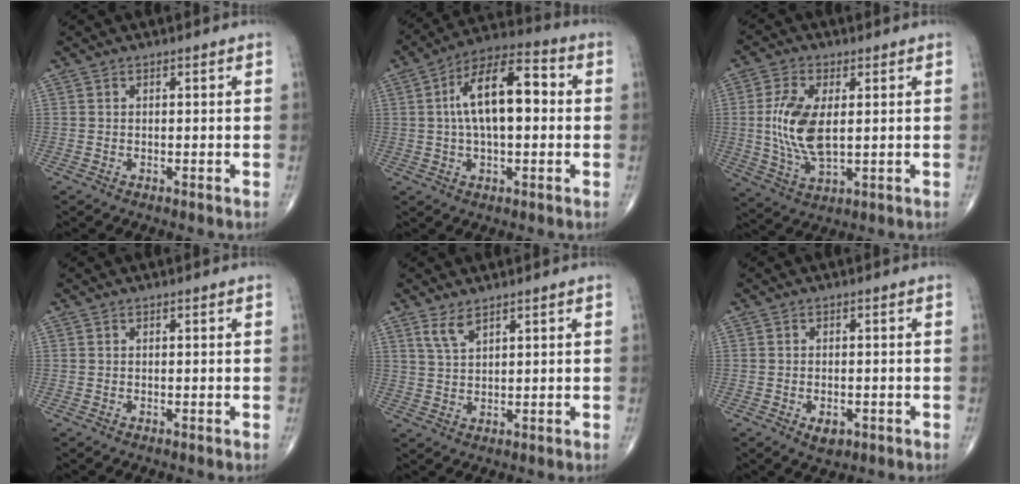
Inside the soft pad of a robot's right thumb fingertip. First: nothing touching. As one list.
[{"total": 14.8, "force": [1.5, 6.9, 13.0], "torque": [-0.216, 0.032, 0.016]}, {"total": 11.2, "force": [0.9, 5.4, 9.8], "torque": [-0.203, -0.010, 0.023]}, {"total": 0.0}, {"total": 3.3, "force": [2.4, 1.1, 2.1], "torque": [-0.041, -0.012, 0.053]}, {"total": 3.2, "force": [-1.4, 1.9, 2.2], "torque": [-0.025, 0.001, -0.015]}]